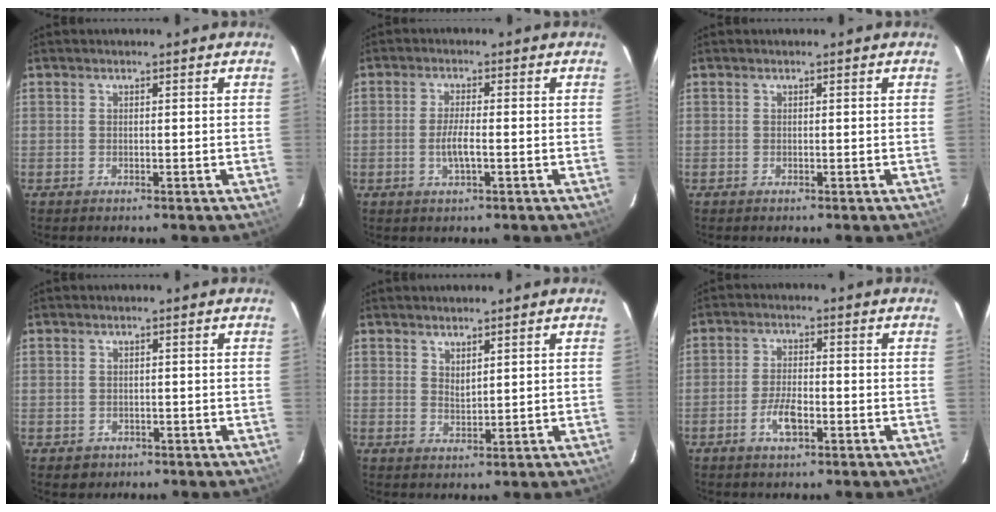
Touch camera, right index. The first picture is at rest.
{"total": 3.8, "force": [-0.9, 0.5, 3.6], "torque": [-0.069, -0.004, -0.017]}
{"total": 0.0}
{"total": 2.3, "force": [-0.9, 2.1, 0.4], "torque": [-0.009, 0.000, -0.007]}
{"total": 2.2, "force": [1.7, 0.6, 1.1], "torque": [-0.019, -0.004, 0.030]}
{"total": 4.9, "force": [-2.3, 1.8, 4.0], "torque": [-0.085, 0.001, -0.042]}